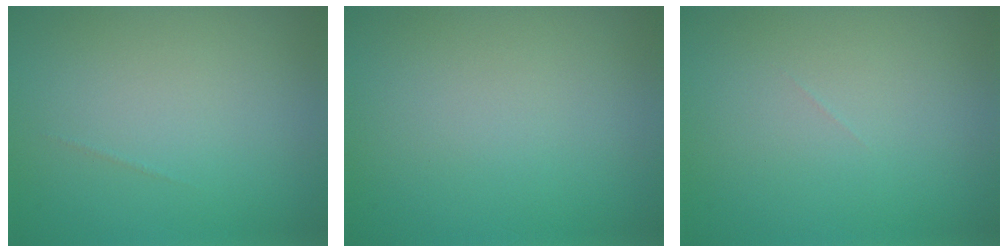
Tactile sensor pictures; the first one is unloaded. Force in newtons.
{"total": 0.0}
{"total": 0.0}